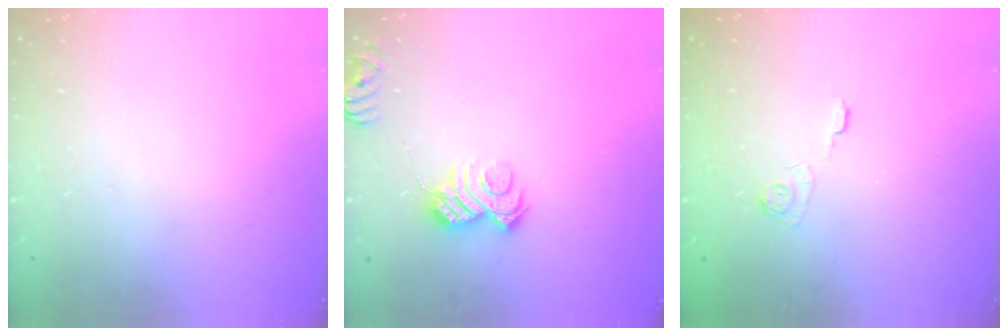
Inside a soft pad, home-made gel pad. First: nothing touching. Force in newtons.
{"total": 9.0, "press": 9.0, "slide": 1.1}
{"total": 2.7, "press": 2.2, "slide": 1.5}